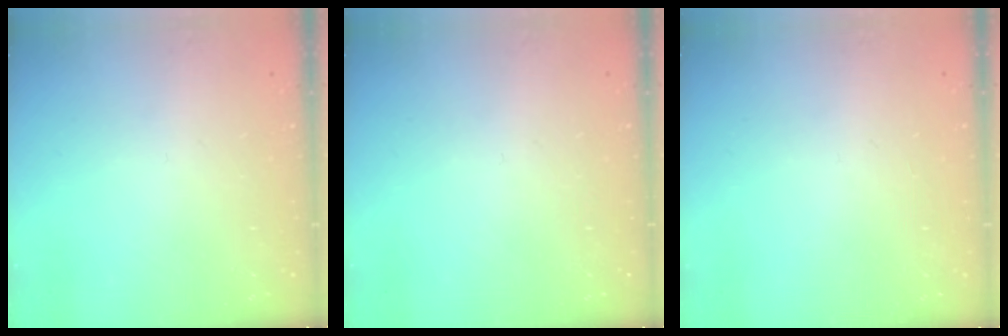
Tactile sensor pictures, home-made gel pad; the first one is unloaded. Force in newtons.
{"total": 0.0}
{"total": 0.0}